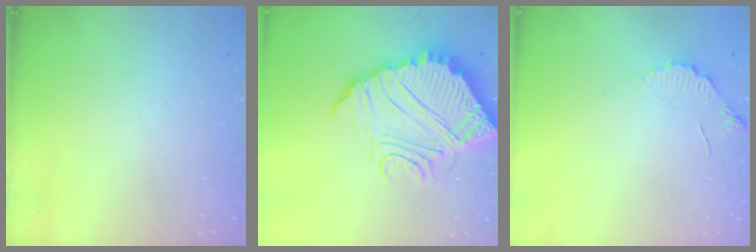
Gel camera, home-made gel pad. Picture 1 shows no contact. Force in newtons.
{"total": 15.5, "press": 15.4, "slide": 1.1}
{"total": 3.9, "press": 3.8, "slide": 0.3}